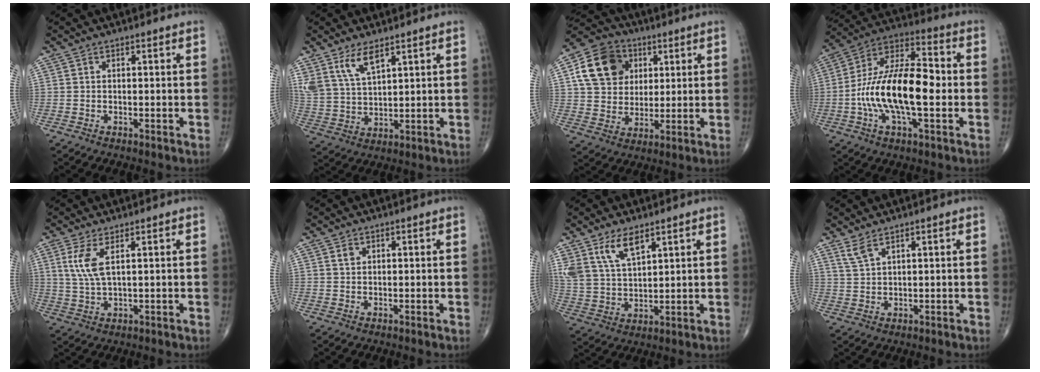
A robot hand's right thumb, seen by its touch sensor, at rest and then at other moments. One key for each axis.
{"total": 7.7, "fx": 5.0, "fy": 3.0, "fz": 5.0, "tx": -0.096, "ty": -0.022, "tz": 0.106}
{"total": 13.1, "fx": 4.0, "fy": 10.6, "fz": 6.6, "tx": -0.095, "ty": -0.002, "tz": 0.067}
{"total": 19.6, "fx": -2.4, "fy": 8.2, "fz": 17.6, "tx": -0.321, "ty": 0.034, "tz": -0.049}
{"total": 5.4, "fx": 2.0, "fy": 1.6, "fz": 4.7, "tx": -0.115, "ty": -0.009, "tz": 0.051}
{"total": 1.1, "fx": 0.5, "fy": 0.8, "fz": 0.5, "tx": -0.006, "ty": -0.001, "tz": 0.009}
{"total": 9.0, "fx": 5.7, "fy": 3.9, "fz": 5.8, "tx": -0.109, "ty": -0.022, "tz": 0.121}
{"total": 2.9, "fx": 2.1, "fy": 0.7, "fz": 1.8, "tx": -0.043, "ty": -0.006, "tz": 0.052}